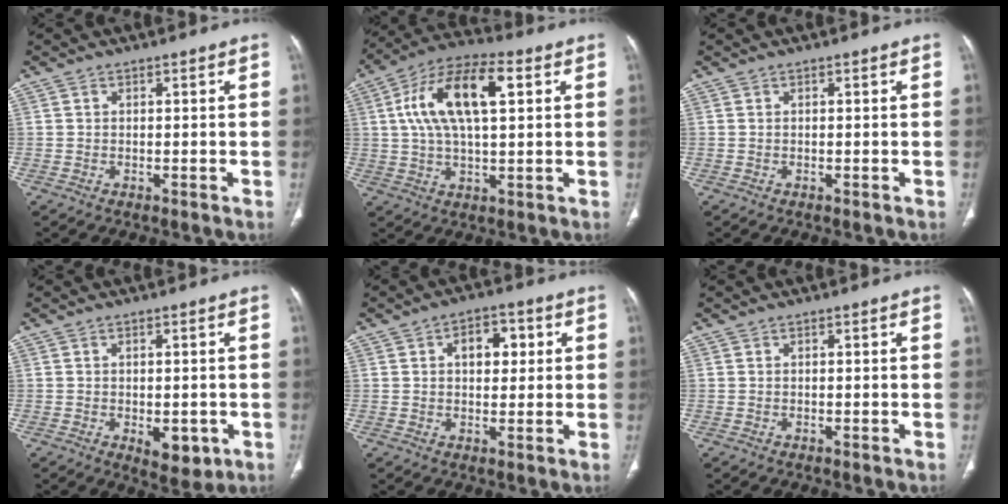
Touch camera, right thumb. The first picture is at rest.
{"total": 15.8, "force": [4.1, 6.9, 13.6], "torque": [-0.252, 0.020, 0.069]}
{"total": 0.0}
{"total": 5.7, "force": [-1.7, 3.0, 4.5], "torque": [-0.047, -0.005, -0.010]}
{"total": 6.9, "force": [1.8, 4.3, 5.1], "torque": [-0.046, 0.006, 0.025]}
{"total": 0.0}